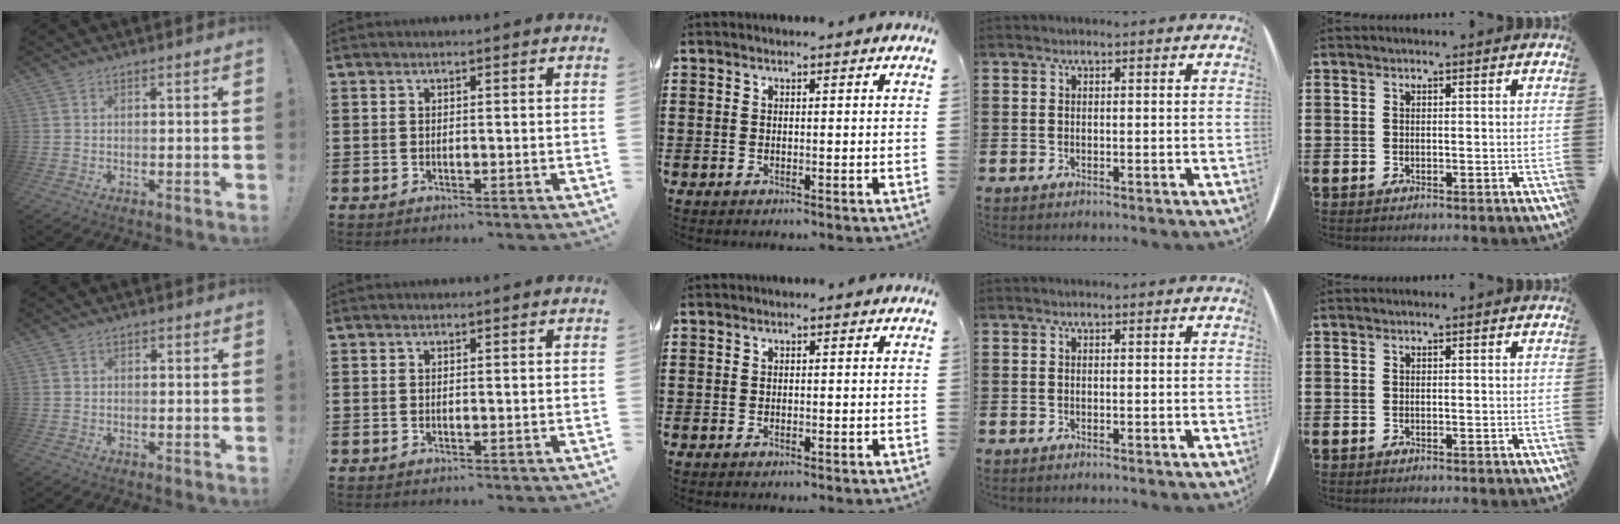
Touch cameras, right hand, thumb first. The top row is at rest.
{"thumb": {"total": 1.0, "force": [-0.3, 0.9, 0.4], "torque": [-0.006, 0.004, -0.007]}, "middle": {"total": 0.6, "force": [-0.3, 0.2, 0.5], "torque": [-0.010, -0.004, -0.005]}}